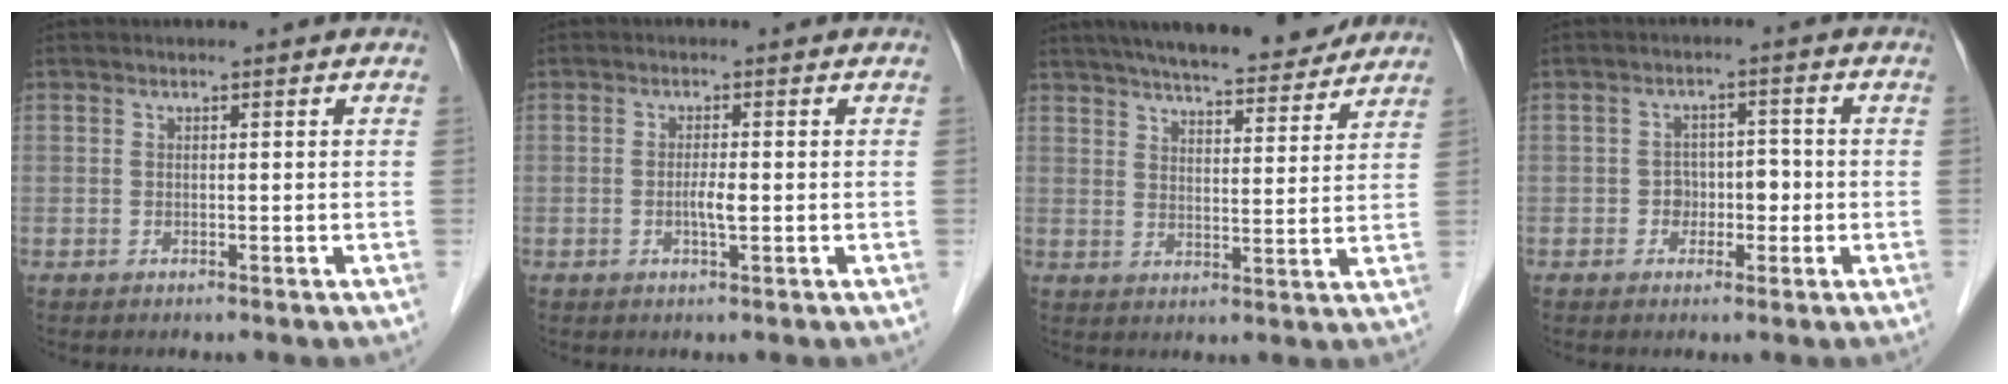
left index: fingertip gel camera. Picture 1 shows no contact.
{"total": 2.0, "force": [-0.3, 0.2, 2.0], "torque": [-0.039, 0.000, -0.006]}
{"total": 17.8, "force": [15.6, 3.1, 8.0], "torque": [-0.123, 0.022, 0.220]}
{"total": 3.4, "force": [-1.0, 2.6, 2.0], "torque": [-0.024, 0.014, -0.015]}